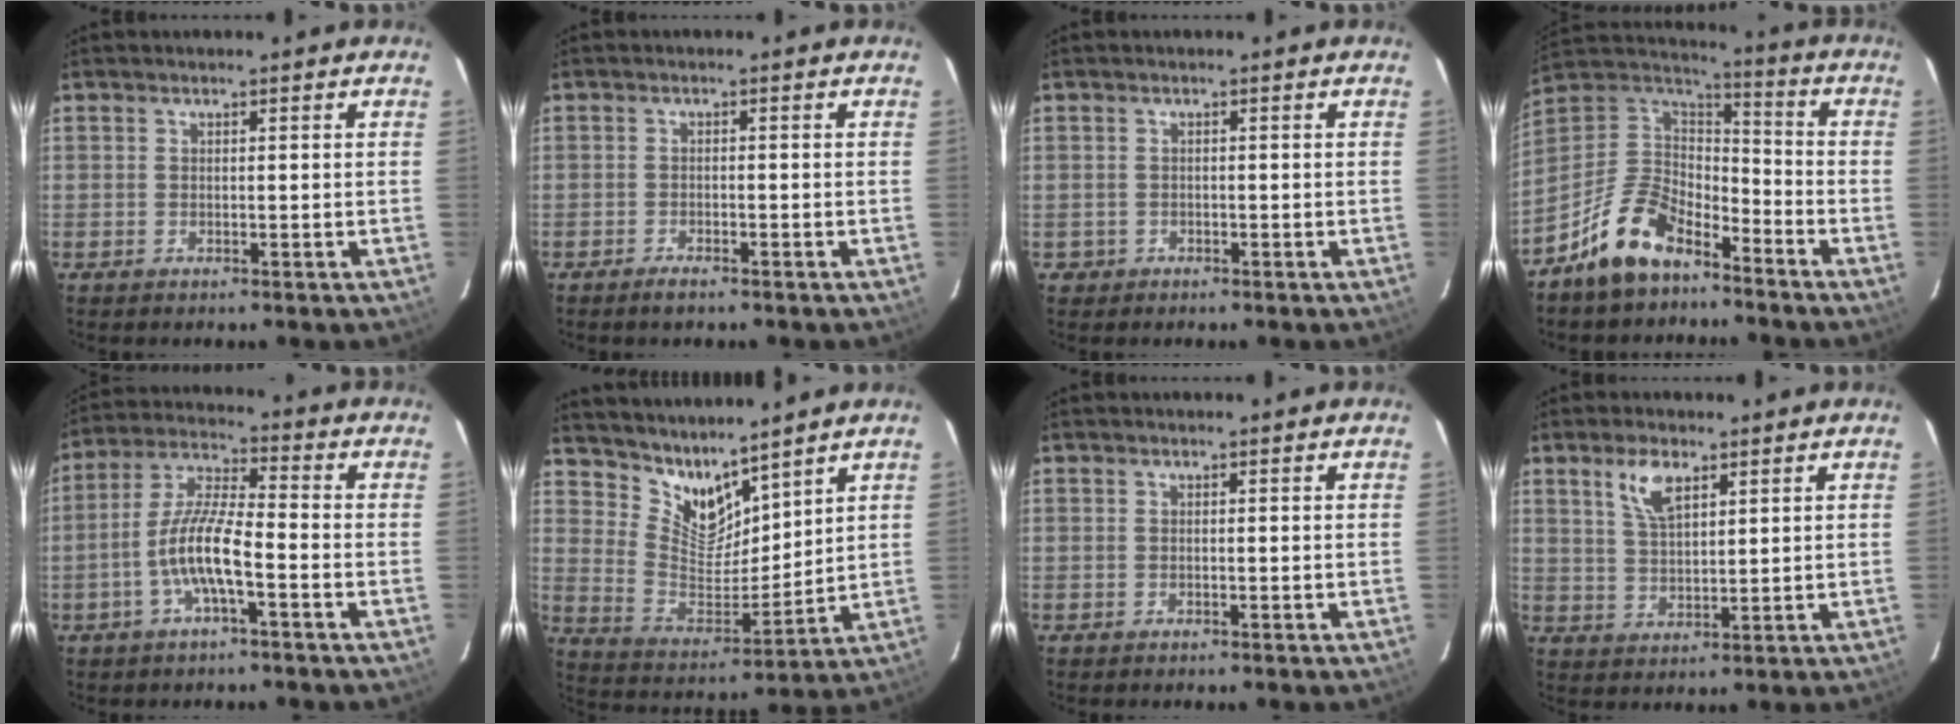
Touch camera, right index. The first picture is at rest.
{"total": 2.0, "force": [-1.6, 0.6, 1.0], "torque": [-0.028, -0.002, -0.033]}
{"total": 1.7, "force": [-0.6, 1.6, 0.0], "torque": [-0.005, 0.005, -0.005]}
{"total": 15.5, "force": [-10.6, 7.7, 8.3], "torque": [-0.194, 0.021, -0.192]}
{"total": 9.4, "force": [-3.6, 1.7, 8.5], "torque": [-0.181, 0.004, -0.069]}
{"total": 10.3, "force": [9.0, 3.6, 3.5], "torque": [-0.070, -0.012, 0.181]}
{"total": 0.0}
{"total": 6.2, "force": [3.6, 2.7, 4.4], "torque": [-0.084, 0.007, 0.073]}